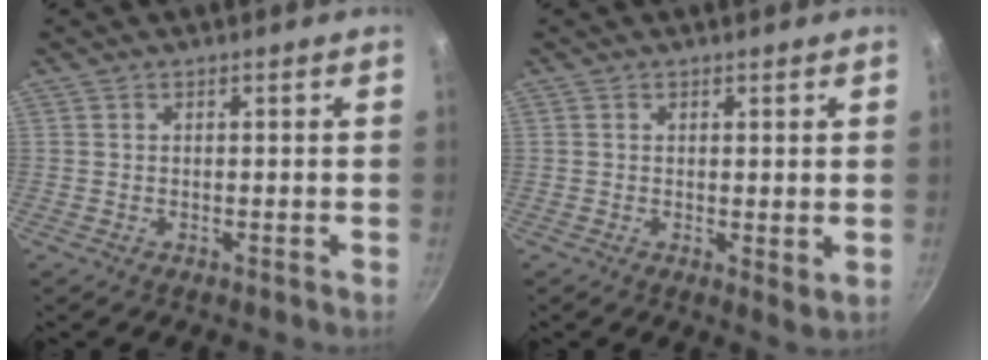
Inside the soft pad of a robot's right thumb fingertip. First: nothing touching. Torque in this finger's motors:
{"motor_torque": [-0.11, -0.12, -0.34, -0.03, 0.09]}